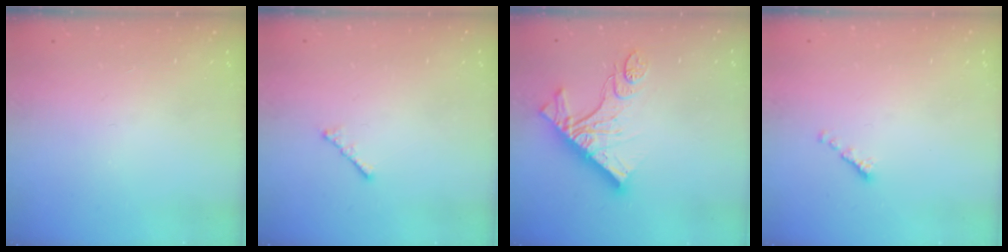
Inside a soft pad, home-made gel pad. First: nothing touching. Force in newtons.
{"total": 1.7, "press": 1.6, "slide": 0.5}
{"total": 14.3, "press": 14.3, "slide": 1.5}
{"total": 0.0}